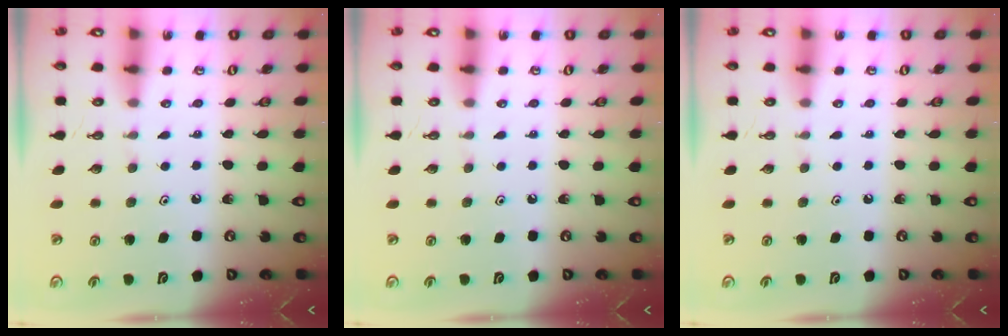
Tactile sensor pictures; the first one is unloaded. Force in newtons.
{"total": 0.0}
{"total": 0.0}